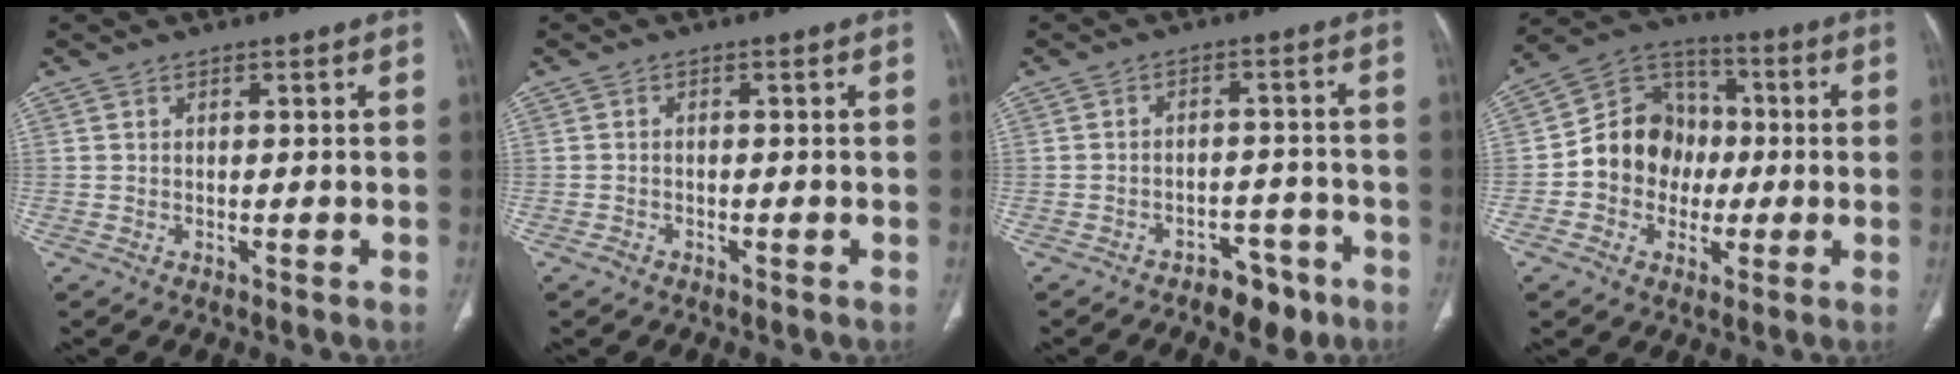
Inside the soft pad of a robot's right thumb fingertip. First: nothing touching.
{"total": 0.9, "force": [-0.7, 0.5, 0.2], "torque": [-0.006, 0.003, -0.014]}
{"total": 6.5, "force": [-4.5, 3.6, 2.9], "torque": [-0.020, 0.038, -0.060]}
{"total": 13.0, "force": [-1.4, 11.4, 6.0], "torque": [-0.057, 0.033, -0.032]}